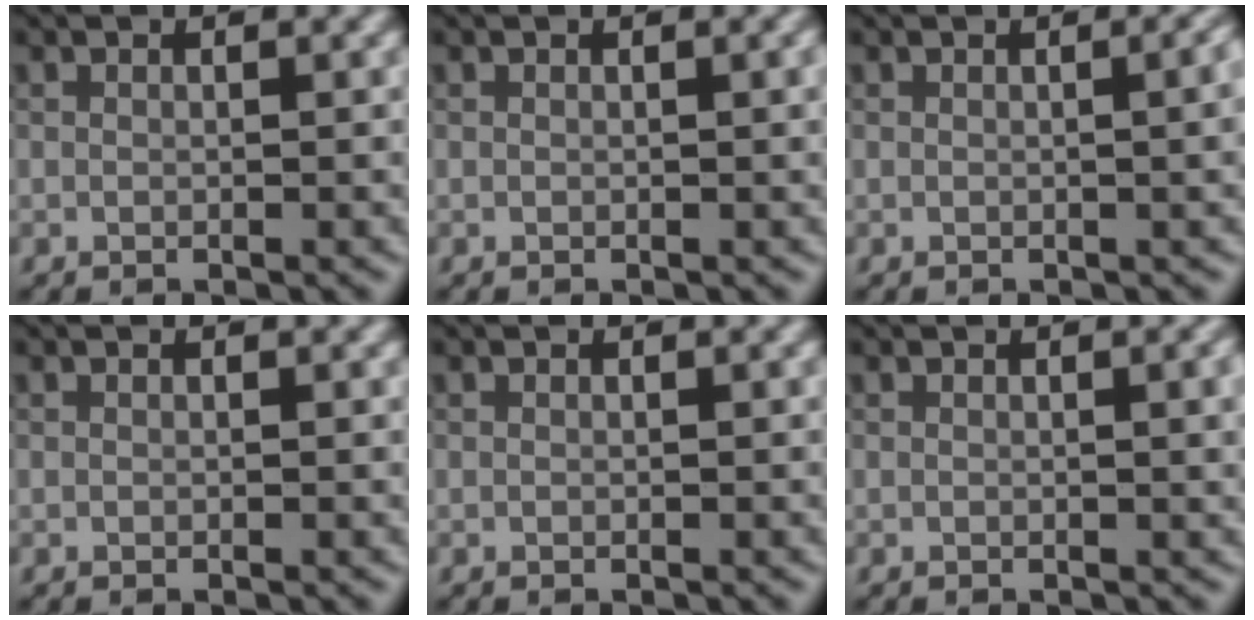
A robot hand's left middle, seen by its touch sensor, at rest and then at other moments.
{"total": 1.0, "force": [0.2, 0.2, 1.0], "torque": [-0.012, 0.003, 0.000]}
{"total": 3.6, "force": [0.1, 1.5, 3.2], "torque": [-0.021, 0.010, 0.002]}
{"total": 0.0}
{"total": 0.0}
{"total": 2.6, "force": [0.3, 0.8, 2.4], "torque": [-0.025, 0.003, 0.001]}